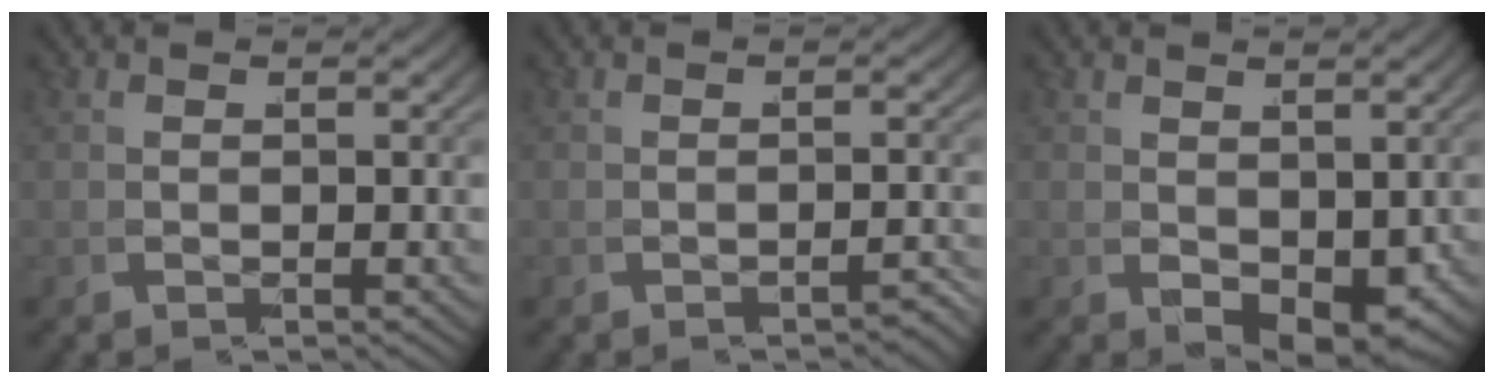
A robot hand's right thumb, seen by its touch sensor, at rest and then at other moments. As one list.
[{"total": 1.8, "force": [-1.8, -0.4, -0.2], "torque": [-0.019, -0.009, -0.023]}, {"total": 2.3, "force": [0.0, 1.2, 2.0], "torque": [-0.042, -0.015, 0.011]}]